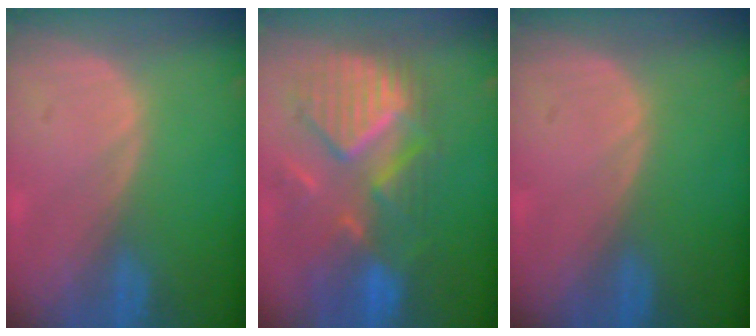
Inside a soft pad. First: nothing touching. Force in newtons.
{"total": 11.1, "press": 10.0, "slide": 4.9}
{"total": 0.0}